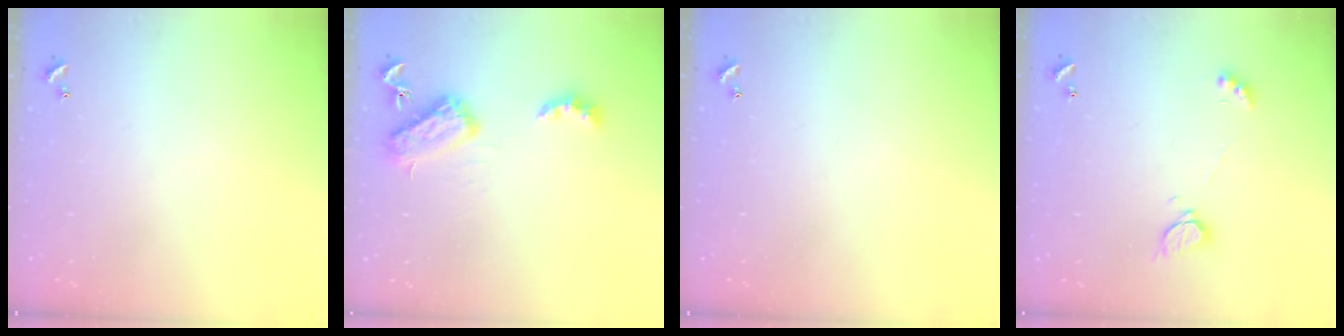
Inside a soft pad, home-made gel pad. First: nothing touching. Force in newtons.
{"total": 5.6, "press": 5.6, "slide": 0.5}
{"total": 0.0}
{"total": 3.0, "press": 3.0, "slide": 0.3}